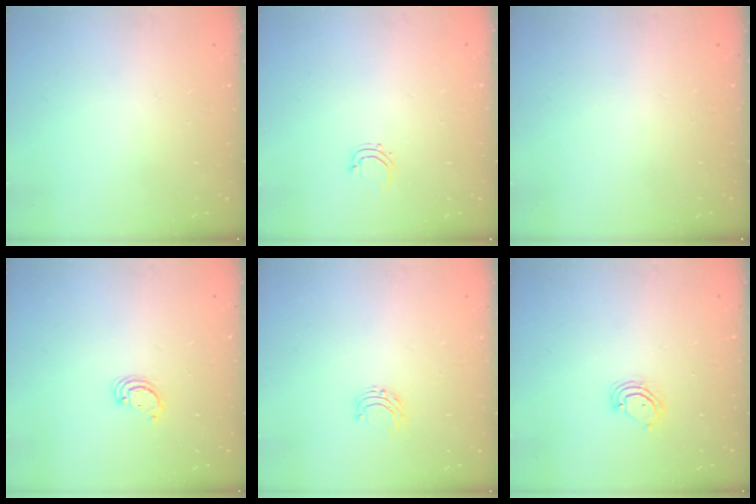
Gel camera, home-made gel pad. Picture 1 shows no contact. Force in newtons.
{"total": 2.8, "press": 2.7, "slide": 0.5}
{"total": 0.0}
{"total": 2.3, "press": 2.3, "slide": 0.2}
{"total": 4.6, "press": 4.6, "slide": 0.5}
{"total": 5.5, "press": 5.5, "slide": 0.3}